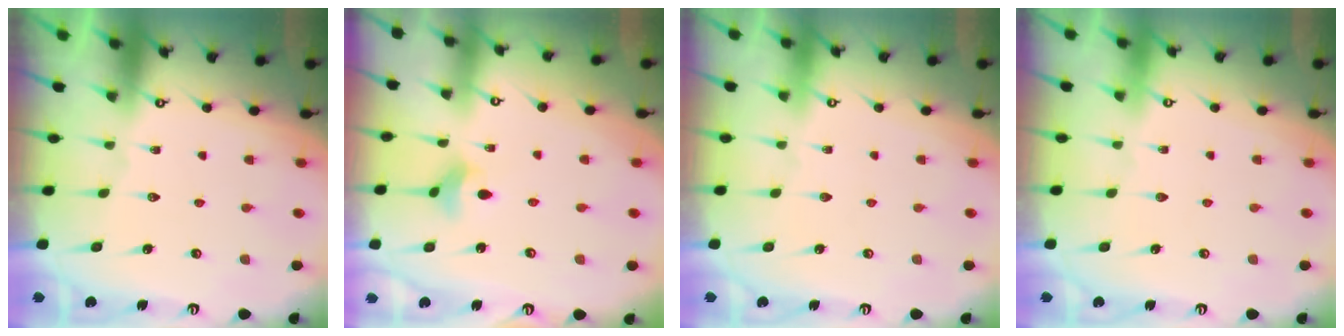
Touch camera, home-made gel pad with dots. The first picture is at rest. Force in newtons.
{"total": 3.7, "press": 3.6, "slide": 0.8}
{"total": 0.0}
{"total": 0.0}